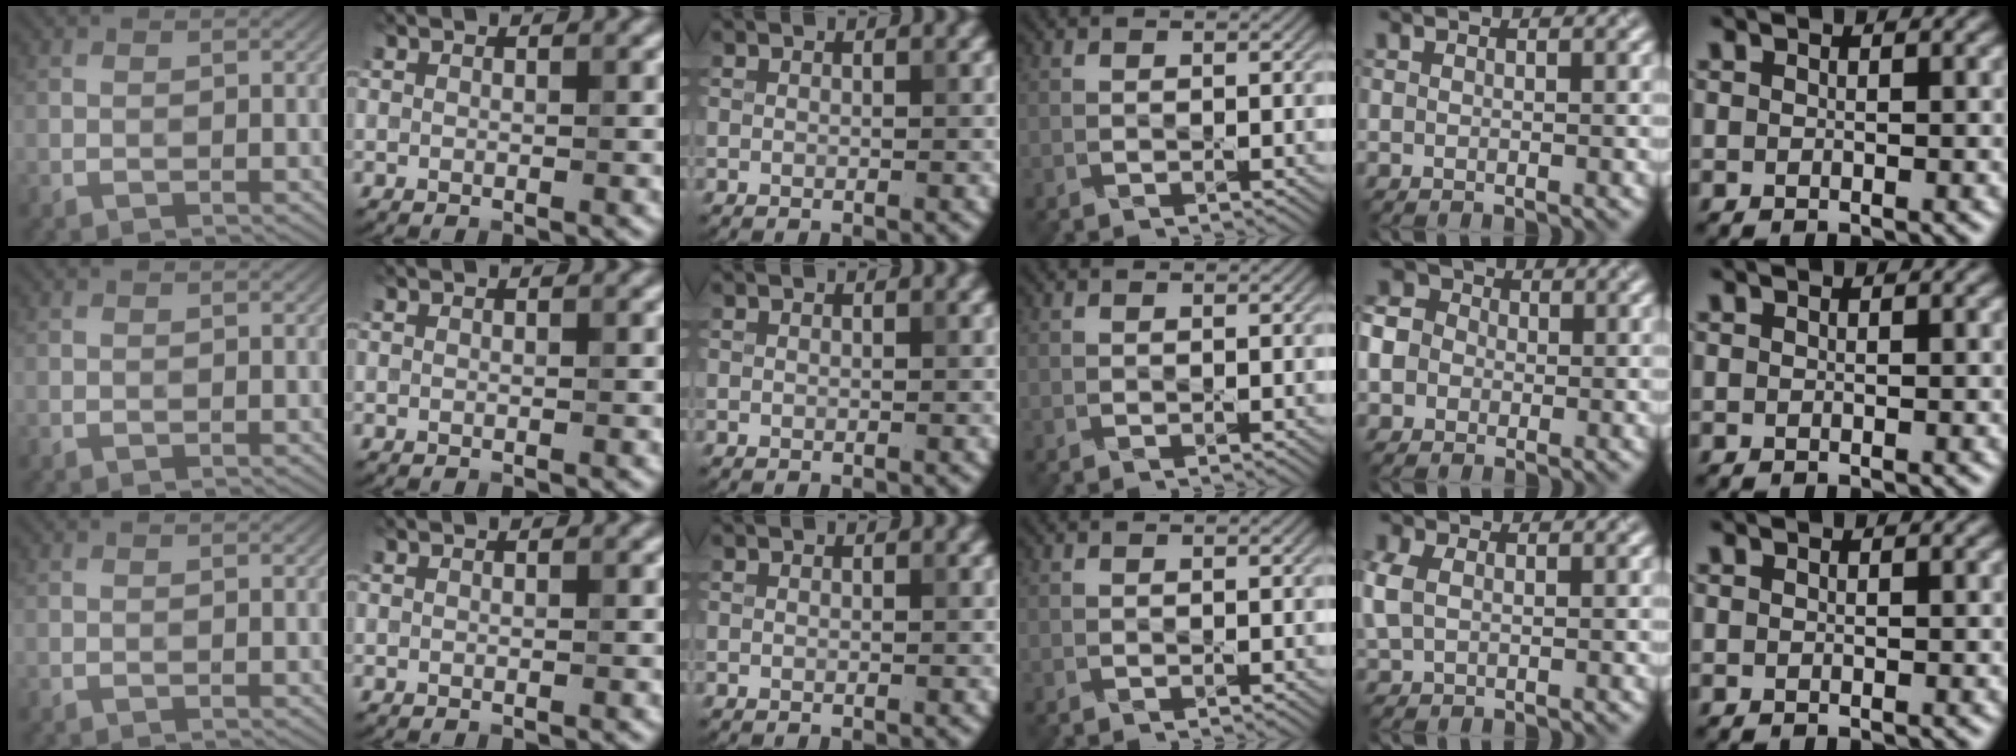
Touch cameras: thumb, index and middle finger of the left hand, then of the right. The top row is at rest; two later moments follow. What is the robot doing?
{"motion": "press", "object": "toy piano key"}